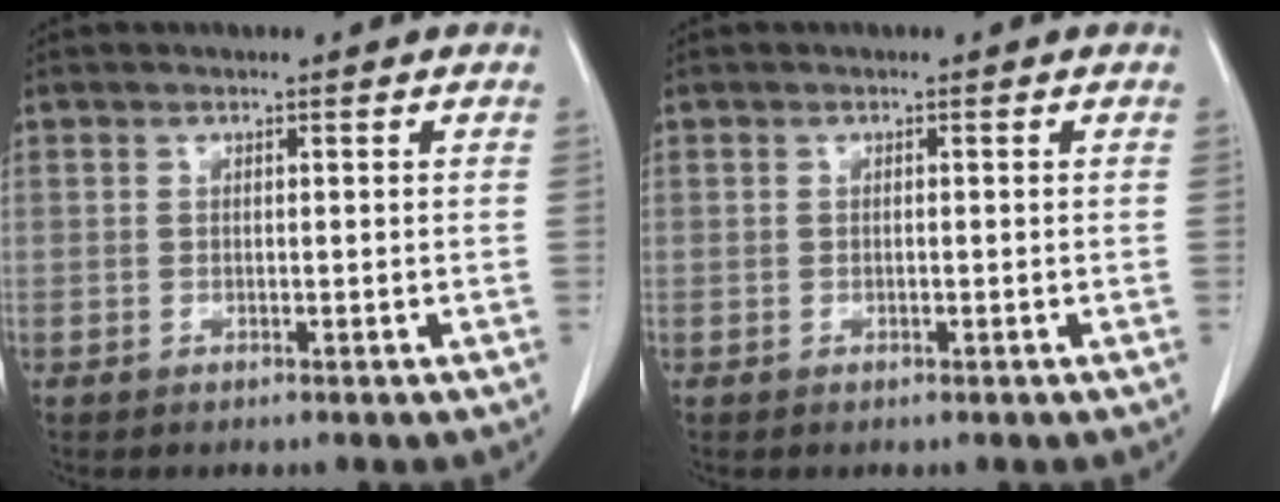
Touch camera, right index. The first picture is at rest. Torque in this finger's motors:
{"motor_torque": [-0.08, 0.03, -0.05, -0.01]}